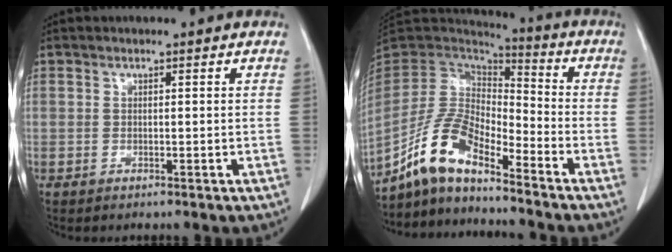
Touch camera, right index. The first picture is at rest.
{"total": 11.9, "force": [-9.1, 3.1, 7.0], "torque": [-0.151, 0.018, -0.175]}